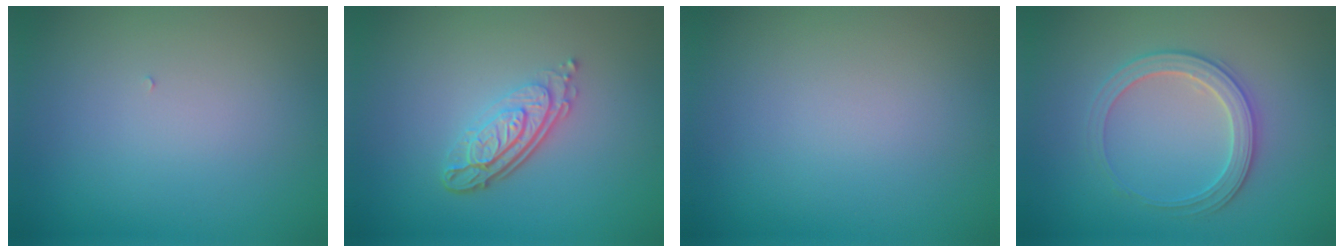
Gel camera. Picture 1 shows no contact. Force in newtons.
{"total": 4.3, "press": 3.0, "slide": 3.1}
{"total": 0.0}
{"total": 2.9, "press": 2.9, "slide": 0.3}